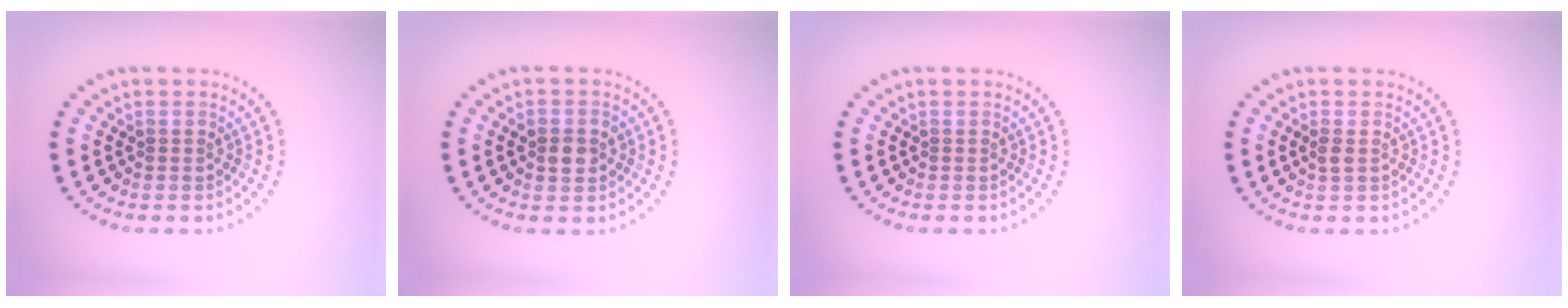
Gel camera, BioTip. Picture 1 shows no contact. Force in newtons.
{"total": 2.1, "press": 2.0, "slide": 0.3}
{"total": 0.0}
{"total": 0.8, "press": 0.8, "slide": 0.2}